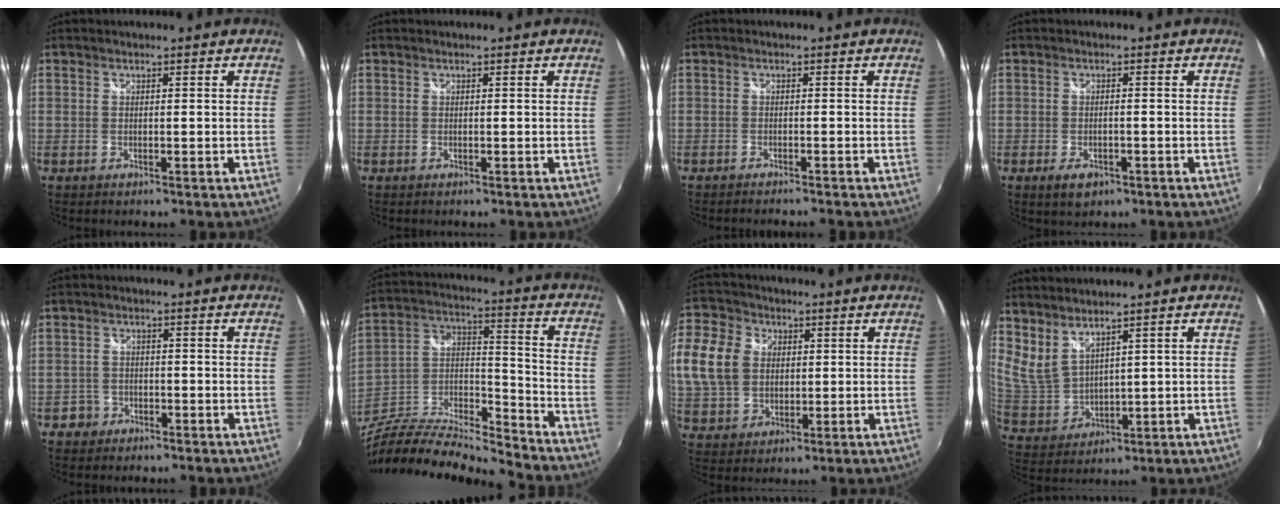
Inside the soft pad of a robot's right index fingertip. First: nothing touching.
{"total": 0.0}
{"total": 3.2, "force": [-3.0, 0.1, 1.1], "torque": [-0.028, -0.013, -0.051]}
{"total": 3.9, "force": [-1.9, 2.1, 2.7], "torque": [-0.058, -0.010, -0.029]}
{"total": 2.6, "force": [-1.7, 2.0, -0.1], "torque": [-0.005, 0.007, -0.031]}
{"total": 18.6, "force": [-16.3, 2.8, 8.6], "torque": [-0.178, -0.003, -0.300]}
{"total": 27.9, "force": [6.6, 22.8, 14.7], "torque": [-0.434, 0.081, 0.133]}
{"total": 8.4, "force": [6.6, 3.0, 4.3], "torque": [-0.085, -0.015, 0.149]}